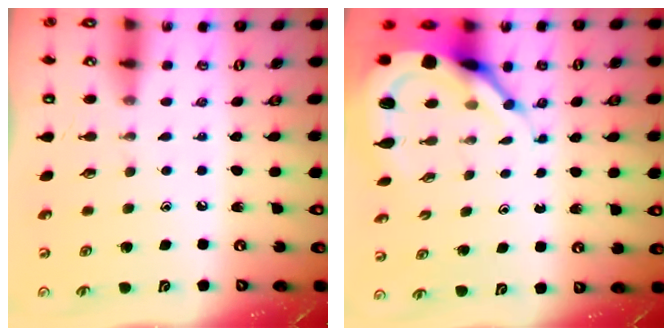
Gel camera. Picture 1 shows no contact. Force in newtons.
{"total": 10.3, "press": 10.3, "slide": 1.3}